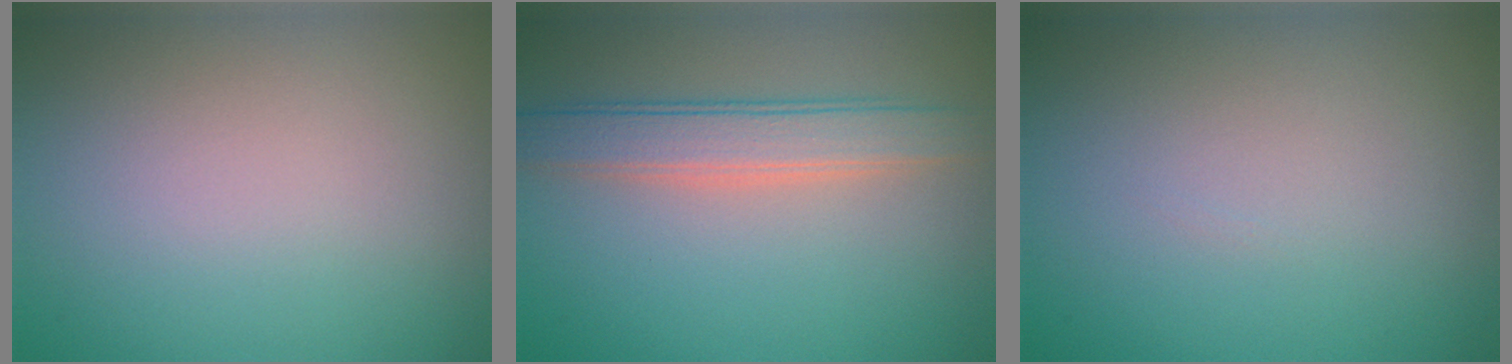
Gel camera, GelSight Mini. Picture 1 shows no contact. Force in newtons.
{"total": 3.9, "press": 3.9, "slide": 0.3}
{"total": 0.0}